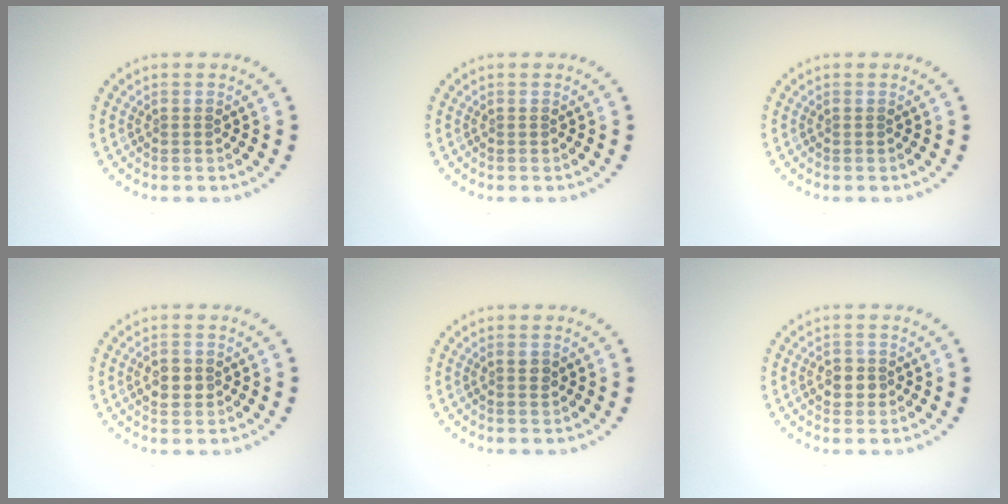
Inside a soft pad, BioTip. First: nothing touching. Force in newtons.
{"total": 0.0}
{"total": 0.0}
{"total": 2.1, "press": 2.0, "slide": 0.2}
{"total": 0.9, "press": 0.8, "slide": 0.3}
{"total": 1.7, "press": 1.7, "slide": 0.2}